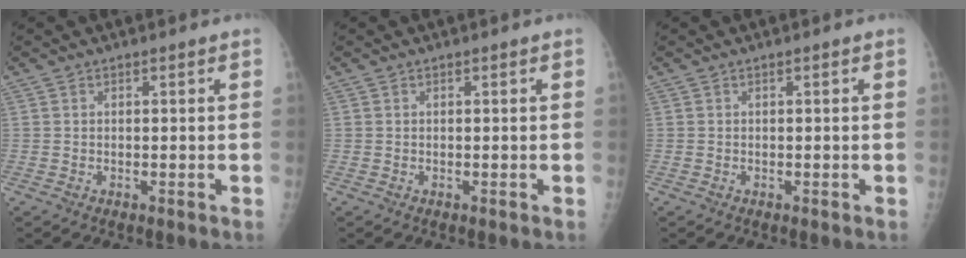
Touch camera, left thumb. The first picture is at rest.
{"total": 0.0}
{"total": 0.0}